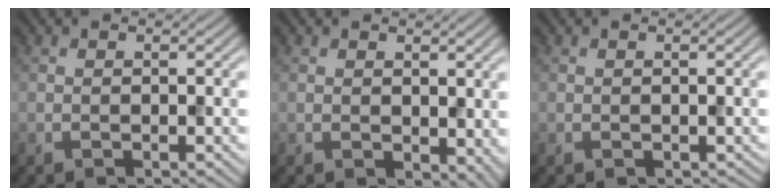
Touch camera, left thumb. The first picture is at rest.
{"total": 3.2, "force": [0.3, 2.2, 2.3], "torque": [-0.036, -0.013, 0.011]}
{"total": 0.0}